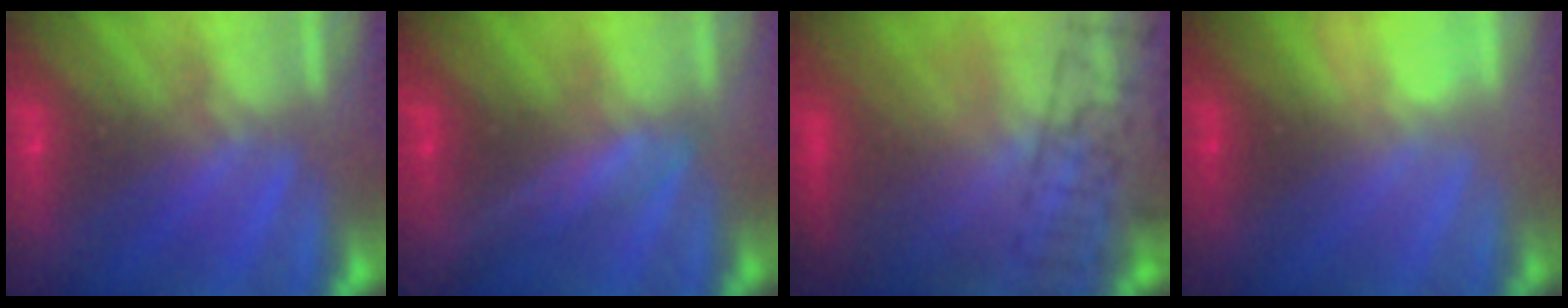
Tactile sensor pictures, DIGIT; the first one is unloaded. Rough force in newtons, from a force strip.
{"total": 3.8}
{"total": 7.4}
{"total": 2.9}